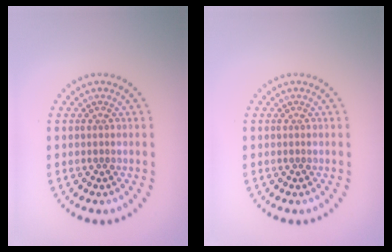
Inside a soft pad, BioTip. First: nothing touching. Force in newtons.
{"total": 0.0}